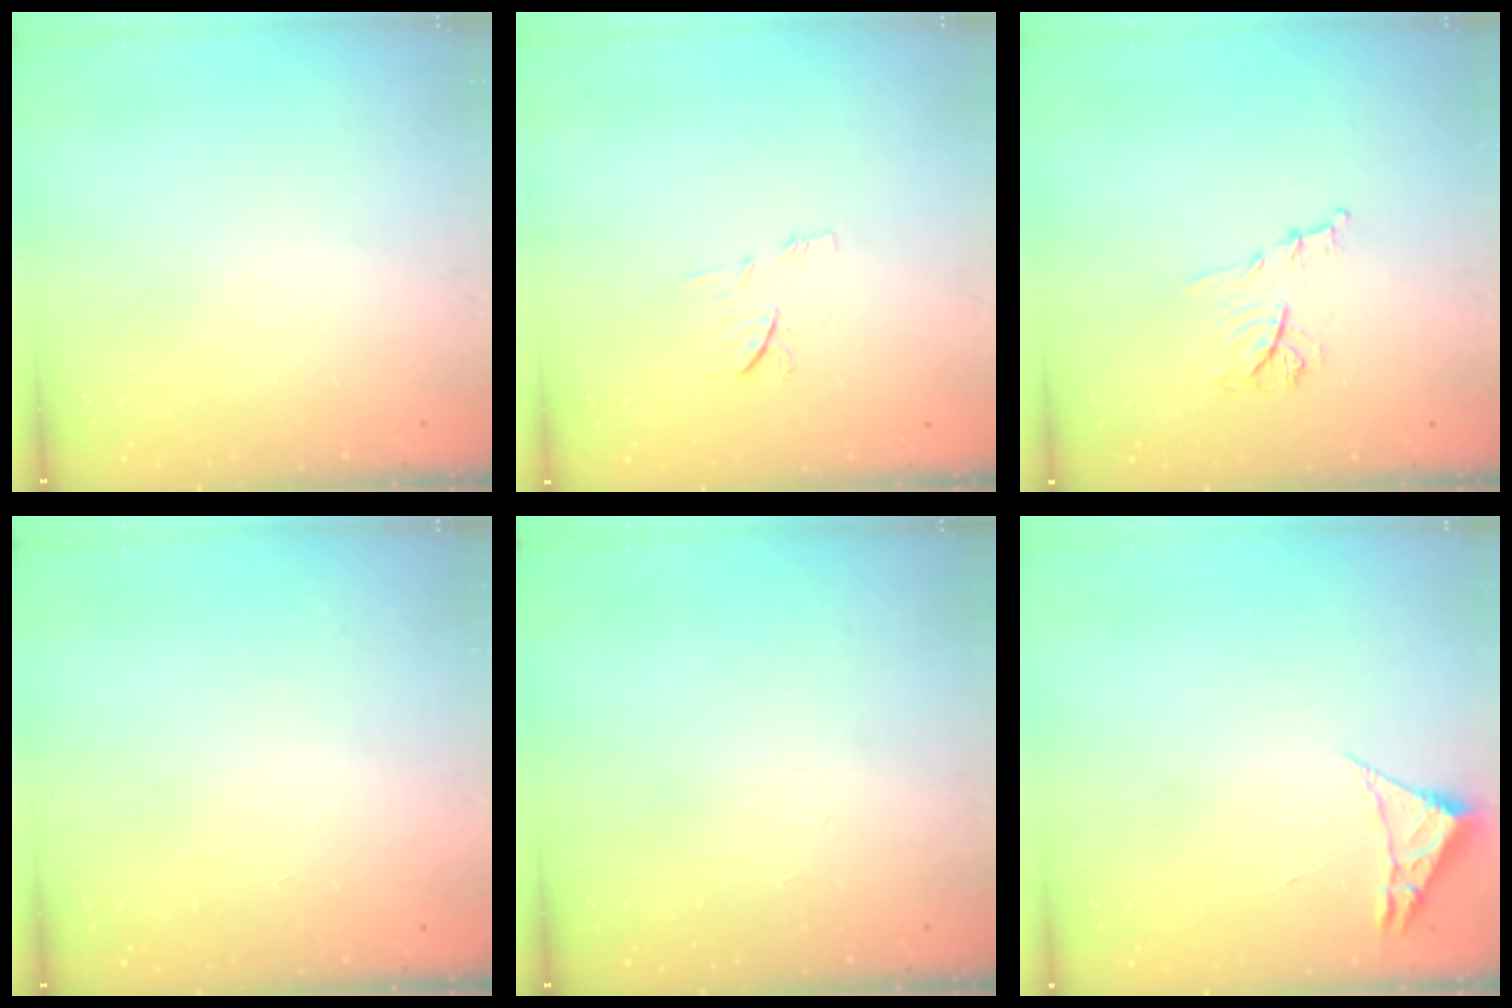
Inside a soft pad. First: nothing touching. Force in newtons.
{"total": 6.5, "press": 6.5, "slide": 0.7}
{"total": 8.8, "press": 8.7, "slide": 1.0}
{"total": 1.6, "press": 1.6, "slide": 0.1}
{"total": 0.0}
{"total": 2.3, "press": 2.3, "slide": 0.4}